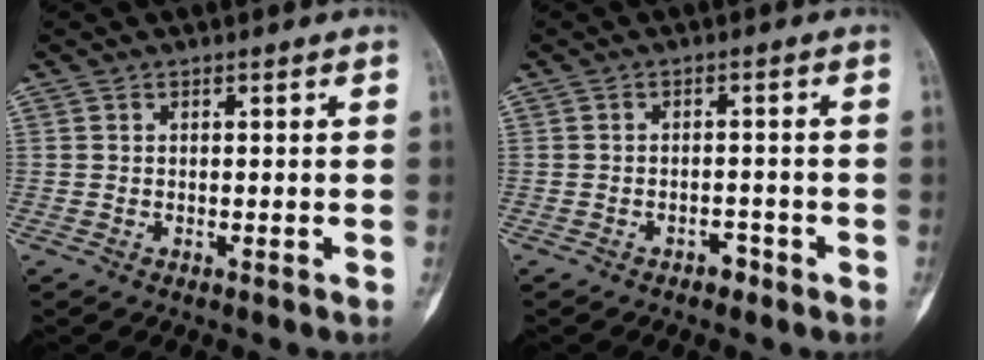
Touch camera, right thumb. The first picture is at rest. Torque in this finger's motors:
{"motor_torque": [0.70, -0.42, 0.21, -0.38, 0.05]}